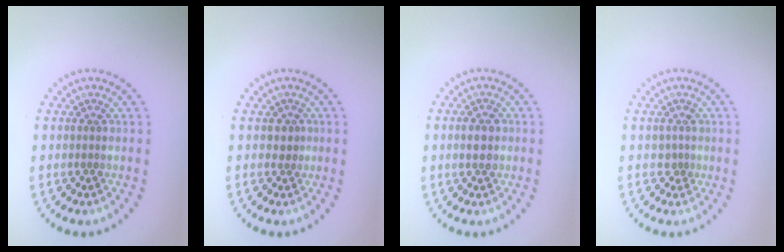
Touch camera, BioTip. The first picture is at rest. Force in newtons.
{"total": 1.2, "press": 0.9, "slide": 0.8}
{"total": 2.4, "press": 2.3, "slide": 0.1}
{"total": 1.1, "press": 0.9, "slide": 0.7}